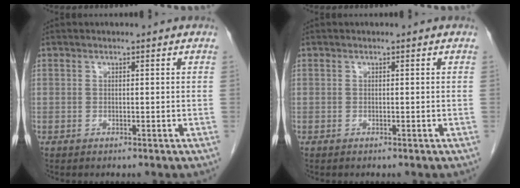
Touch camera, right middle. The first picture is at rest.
{"total": 0.0}